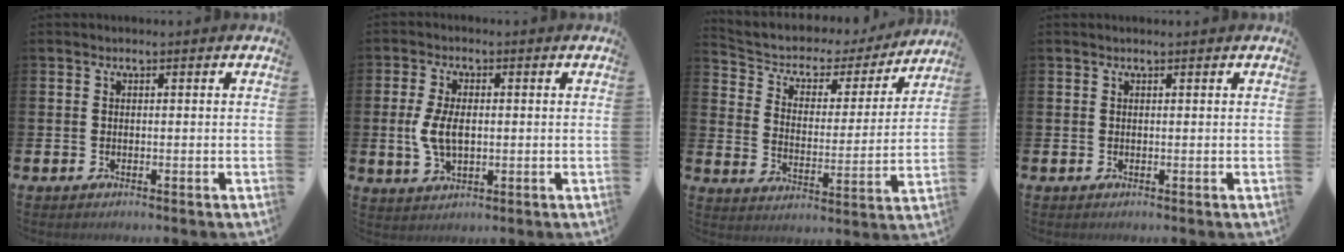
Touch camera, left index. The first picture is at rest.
{"total": 5.4, "force": [0.3, 3.0, 4.5], "torque": [-0.095, 0.003, -0.001]}
{"total": 4.8, "force": [3.9, 2.6, 0.8], "torque": [-0.042, -0.035, 0.059]}
{"total": 0.0}